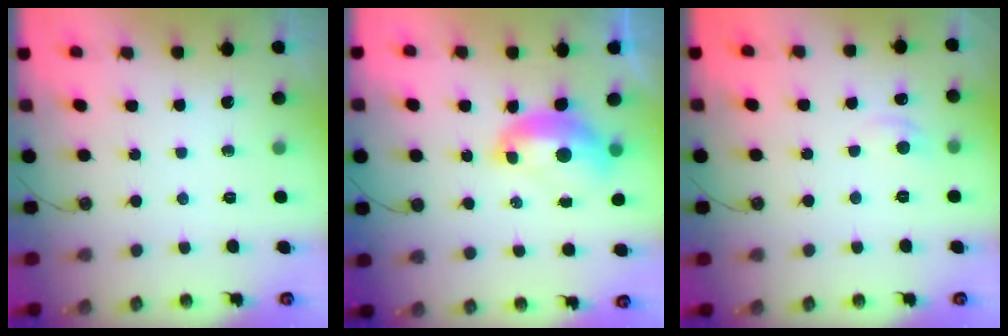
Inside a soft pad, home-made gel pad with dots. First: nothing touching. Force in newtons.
{"total": 2.7, "press": 2.6, "slide": 0.8}
{"total": 1.0, "press": 0.6, "slide": 0.8}